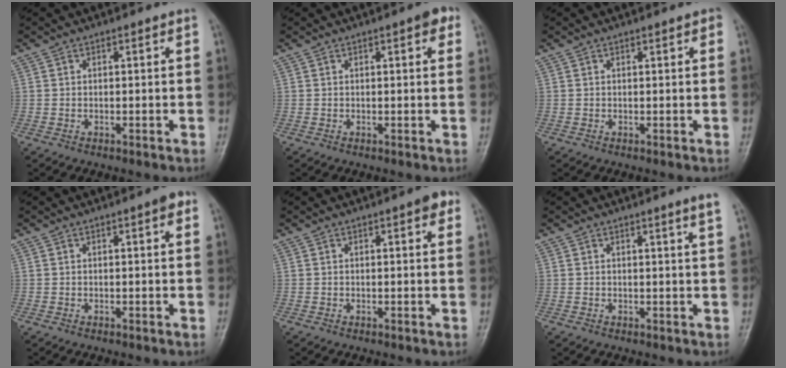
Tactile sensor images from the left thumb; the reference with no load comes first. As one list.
[{"total": 2.7, "force": [1.2, 1.0, 2.2], "torque": [-0.019, 0.002, 0.010]}, {"total": 0.8, "force": [0.5, 0.4, 0.6], "torque": [-0.003, 0.001, 0.005]}, {"total": 1.9, "force": [0.8, 0.5, 1.6], "torque": [-0.018, 0.003, 0.008]}, {"total": 2.5, "force": [1.2, 0.8, 2.1], "torque": [-0.018, 0.002, 0.011]}, {"total": 2.3, "force": [1.4, -0.7, 1.6], "torque": [-0.023, -0.010, 0.022]}]